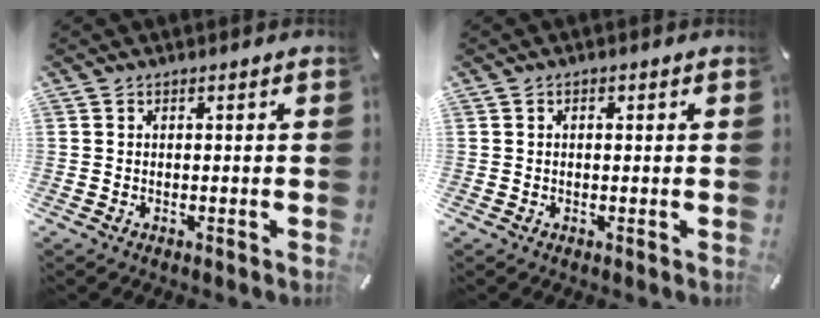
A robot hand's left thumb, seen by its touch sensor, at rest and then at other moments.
{"total": 1.0, "force": [0.1, 0.7, 0.7], "torque": [-0.015, 0.006, 0.001]}